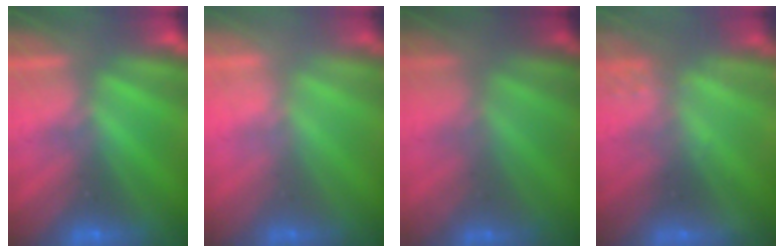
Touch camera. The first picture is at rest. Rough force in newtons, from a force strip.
{"total": 2.4}
{"total": 1.8}
{"total": 2.2}